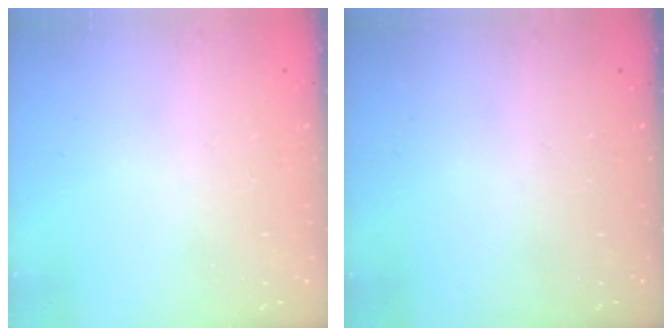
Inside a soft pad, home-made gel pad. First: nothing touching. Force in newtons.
{"total": 0.0}